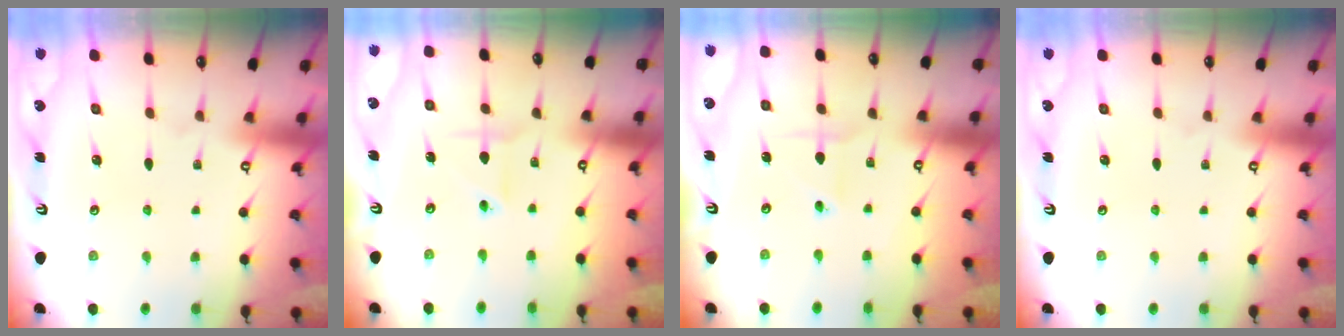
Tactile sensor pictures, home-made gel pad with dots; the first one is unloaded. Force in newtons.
{"total": 2.4, "press": 2.2, "slide": 1.0}
{"total": 2.7, "press": 2.7, "slide": 0.1}
{"total": 0.0}